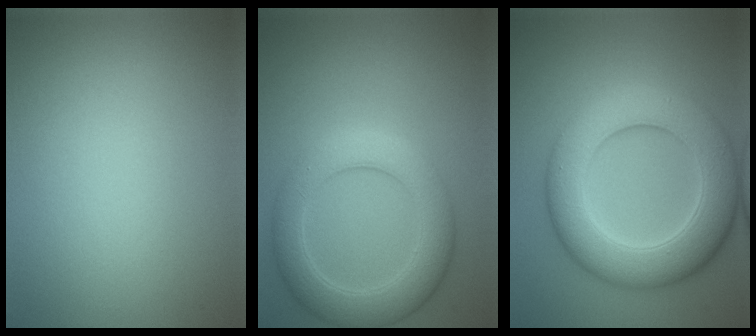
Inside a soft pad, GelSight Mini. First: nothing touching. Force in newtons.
{"total": 5.3, "press": 5.3, "slide": 0.2}
{"total": 9.0, "press": 9.0, "slide": 0.4}